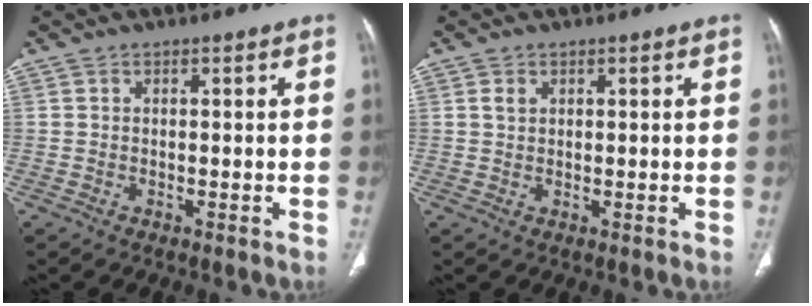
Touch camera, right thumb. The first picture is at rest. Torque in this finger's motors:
{"motor_torque": [-0.05, -0.05, 0.29, -0.26, 0.04]}